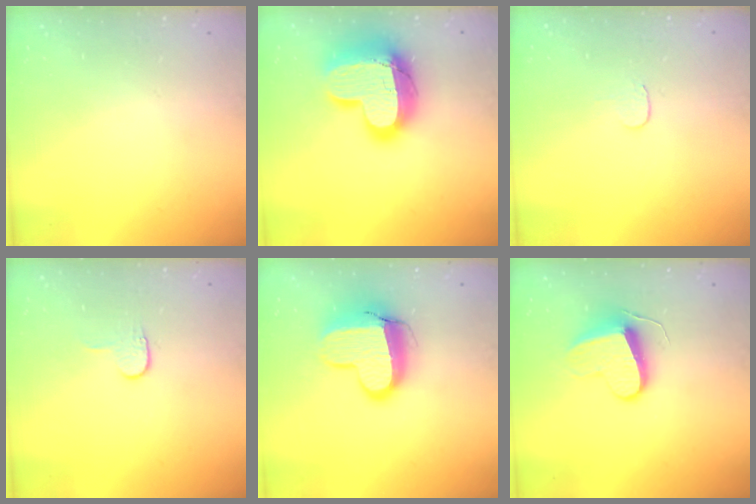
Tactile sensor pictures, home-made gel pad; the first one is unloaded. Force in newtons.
{"total": 18.9, "press": 18.8, "slide": 1.5}
{"total": 3.8, "press": 3.8, "slide": 0.4}
{"total": 3.4, "press": 3.4, "slide": 0.4}
{"total": 12.7, "press": 12.6, "slide": 1.1}
{"total": 10.9, "press": 10.9, "slide": 0.7}